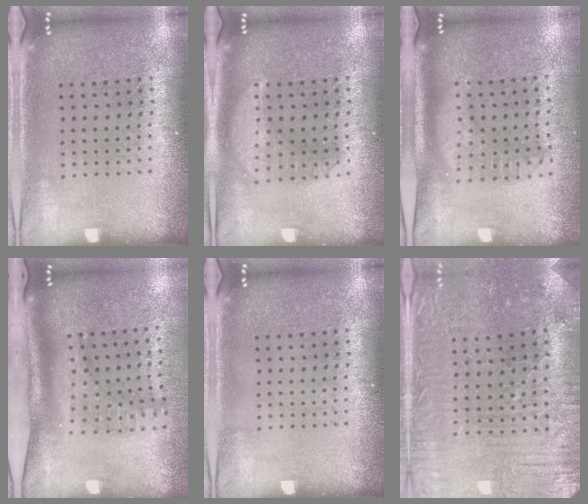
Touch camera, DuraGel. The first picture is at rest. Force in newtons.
{"total": 2.6, "press": 2.6, "slide": 0.4}
{"total": 1.8, "press": 1.5, "slide": 1.0}
{"total": 2.3, "press": 1.6, "slide": 1.7}
{"total": 0.0}
{"total": 1.6, "press": 1.5, "slide": 0.5}